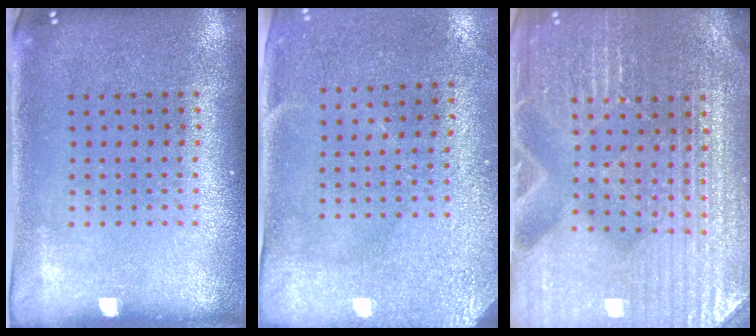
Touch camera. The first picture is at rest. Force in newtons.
{"total": 3.0, "press": 2.4, "slide": 1.8}
{"total": 4.7, "press": 4.4, "slide": 1.5}